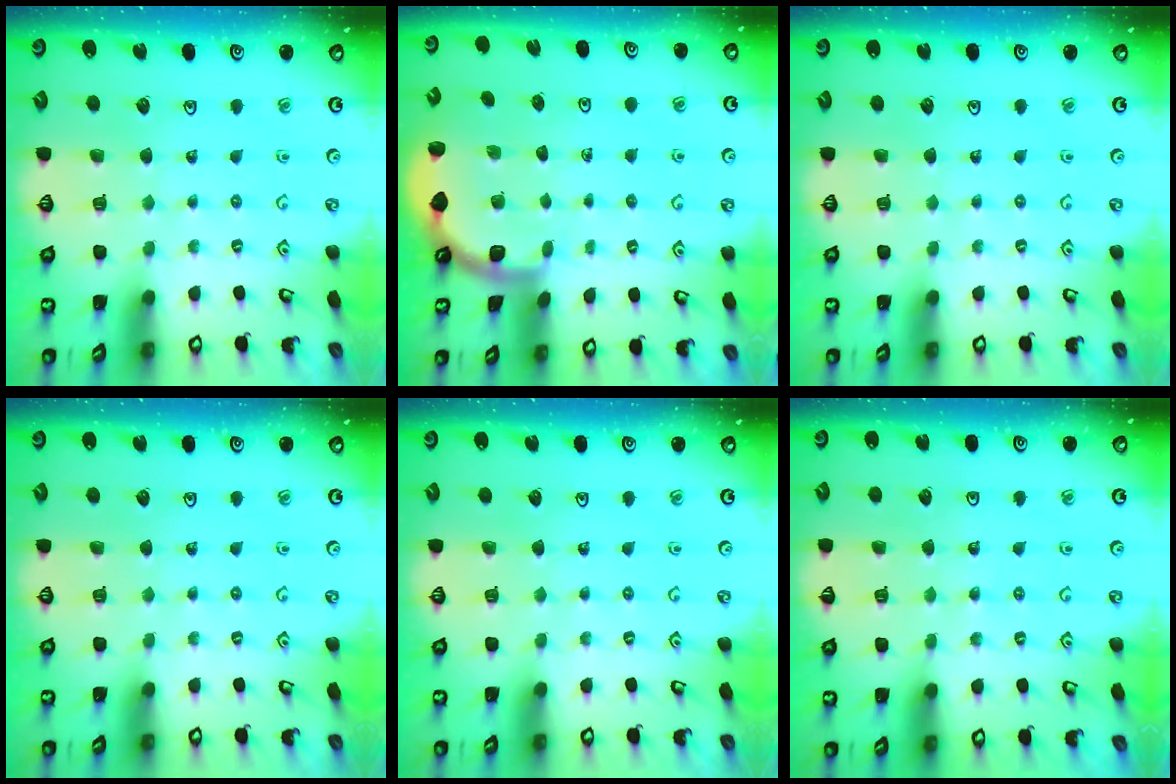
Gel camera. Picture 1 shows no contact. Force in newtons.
{"total": 1.7, "press": 1.6, "slide": 0.1}
{"total": 0.0}
{"total": 0.0}
{"total": 0.0}
{"total": 3.0, "press": 3.0, "slide": 0.2}